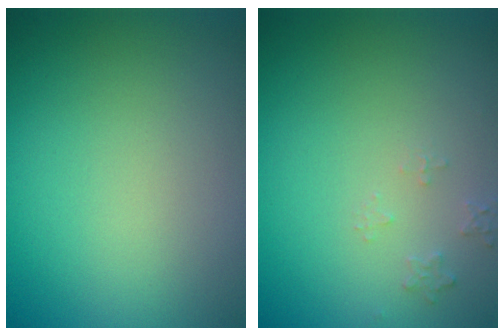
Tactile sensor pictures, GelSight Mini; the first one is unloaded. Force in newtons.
{"total": 1.1, "press": 1.1, "slide": 0.2}